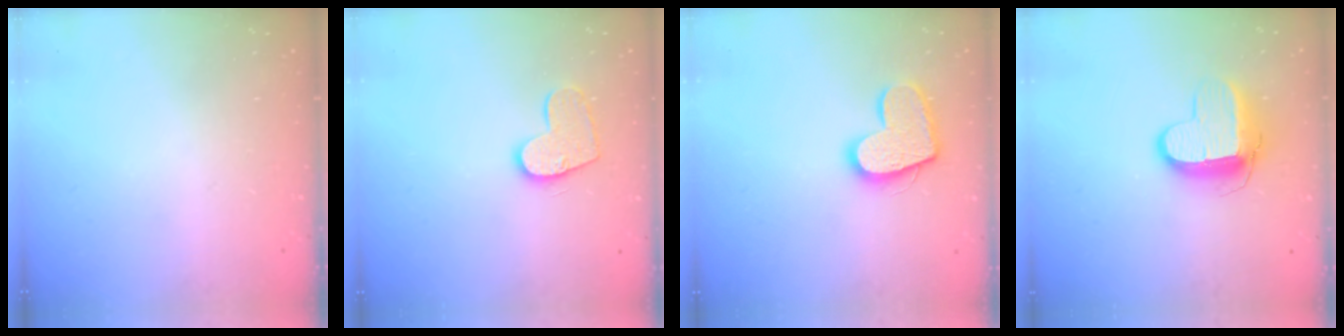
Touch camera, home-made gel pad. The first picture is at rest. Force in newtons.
{"total": 11.4, "press": 11.3, "slide": 0.6}
{"total": 14.3, "press": 14.3, "slide": 1.1}
{"total": 11.1, "press": 11.1, "slide": 0.8}